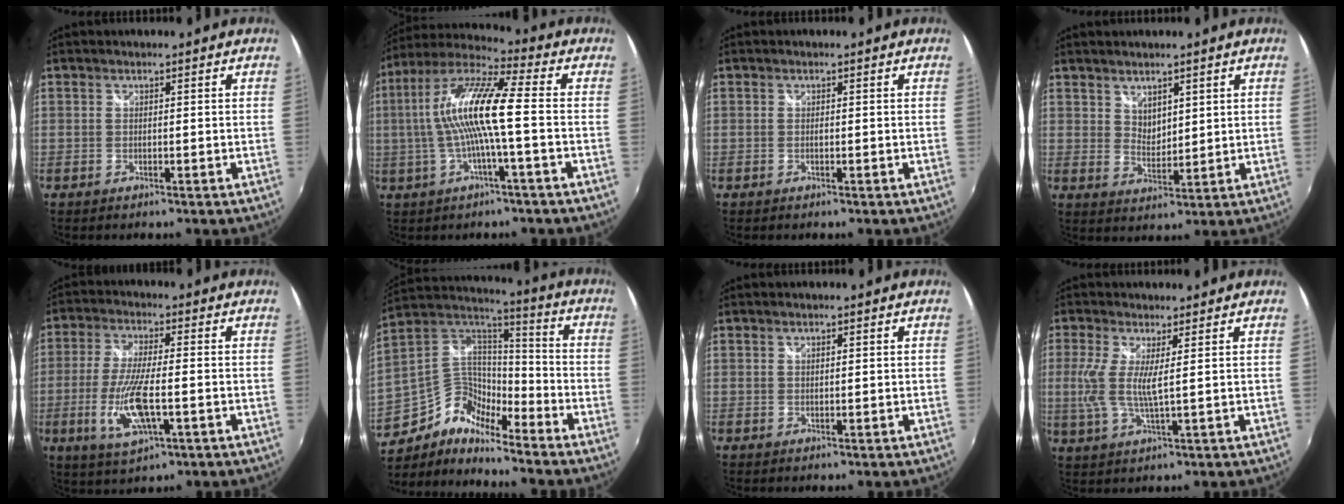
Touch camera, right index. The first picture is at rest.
{"total": 14.0, "force": [-0.8, 1.2, 14.0], "torque": [-0.262, 0.013, -0.019]}
{"total": 0.6, "force": [0.0, 0.2, 0.5], "torque": [-0.010, -0.001, -0.002]}
{"total": 4.0, "force": [2.8, 2.3, 1.8], "torque": [-0.020, 0.000, 0.053]}
{"total": 11.4, "force": [-3.0, 3.2, 10.5], "torque": [-0.216, -0.015, -0.055]}
{"total": 11.0, "force": [-8.4, 5.4, 4.6], "torque": [-0.105, 0.025, -0.176]}
{"total": 0.9, "force": [0.5, 0.3, 0.6], "torque": [-0.010, 0.002, 0.008]}
{"total": 6.2, "force": [0.9, 0.8, 6.1], "torque": [-0.139, -0.009, 0.016]}